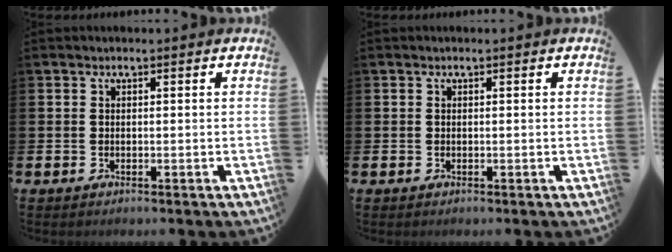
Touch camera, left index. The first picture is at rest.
{"total": 0.0}